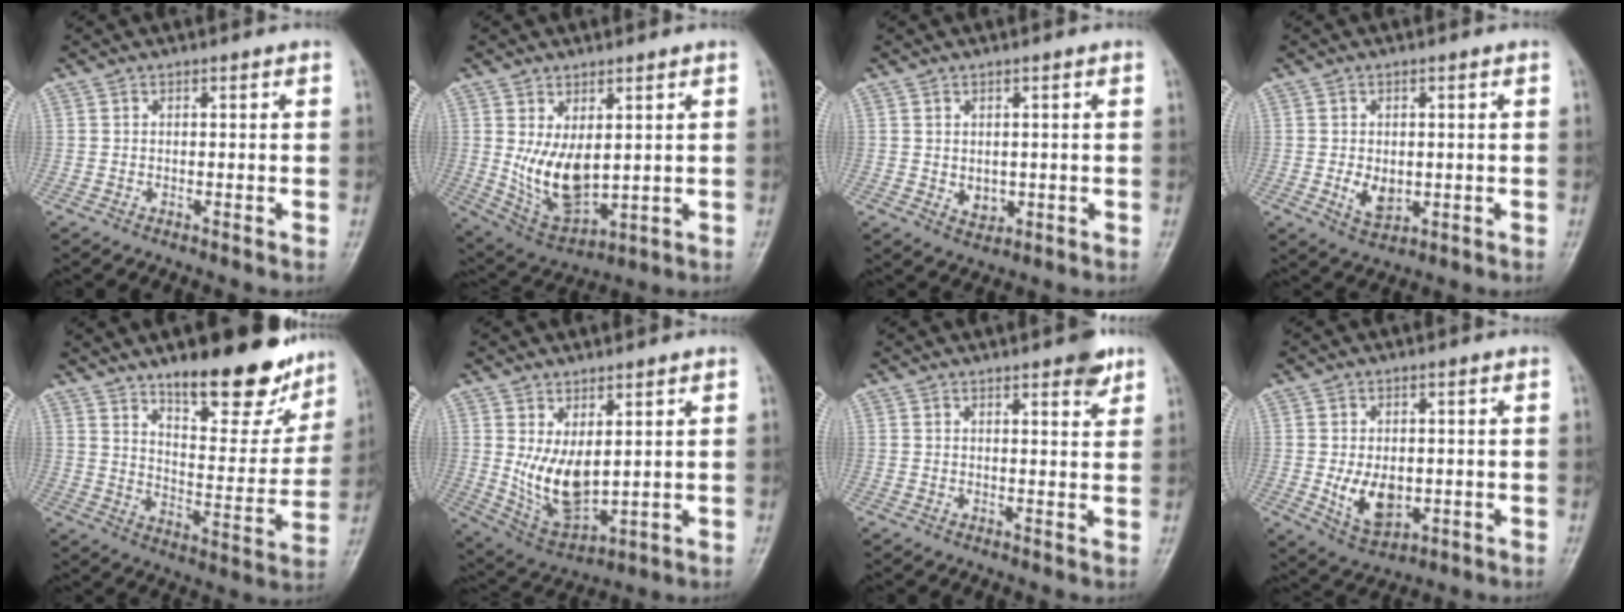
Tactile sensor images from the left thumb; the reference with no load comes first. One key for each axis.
{"total": 11.0, "fx": 1.2, "fy": 6.1, "fz": 9.1, "tx": -0.145, "ty": -0.025, "tz": 0.044}
{"total": 2.9, "fx": -0.1, "fy": 2.3, "fz": 1.9, "tx": -0.019, "ty": -0.004, "tz": 0.009}
{"total": 4.4, "fx": -0.4, "fy": 3.0, "fz": 3.2, "tx": -0.046, "ty": -0.007, "tz": 0.002}
{"total": 19.9, "fx": 14.0, "fy": 7.1, "fz": 12.2, "tx": -0.117, "ty": -0.088, "tz": 0.209}
{"total": 9.9, "fx": 1.7, "fy": 5.1, "fz": 8.3, "tx": -0.136, "ty": -0.029, "tz": 0.054}
{"total": 4.1, "fx": 2.7, "fy": 1.1, "fz": 2.9, "tx": -0.029, "ty": -0.014, "tz": 0.031}
{"total": 7.6, "fx": -0.8, "fy": 5.0, "fz": 5.7, "tx": -0.080, "ty": -0.011, "tz": -0.001}